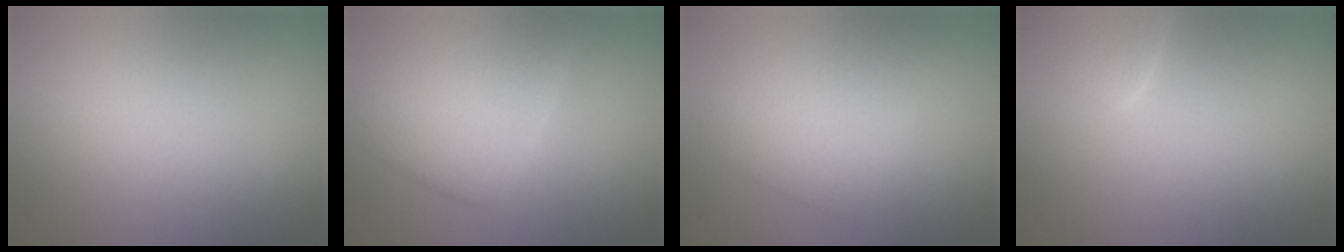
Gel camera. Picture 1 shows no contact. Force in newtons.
{"total": 6.5, "press": 6.5, "slide": 0.3}
{"total": 4.4, "press": 4.4, "slide": 0.3}
{"total": 2.3, "press": 2.3, "slide": 0.2}